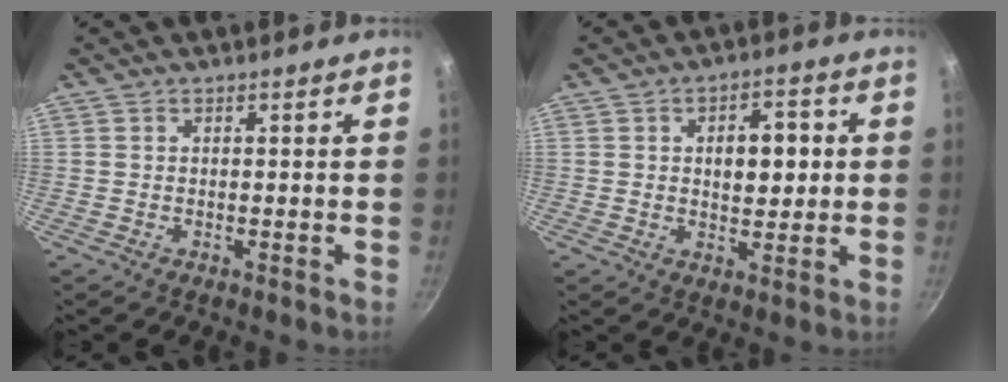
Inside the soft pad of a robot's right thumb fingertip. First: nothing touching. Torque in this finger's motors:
{"motor_torque": [-0.08, 0.19, 0.31, 0.13, 0.08]}